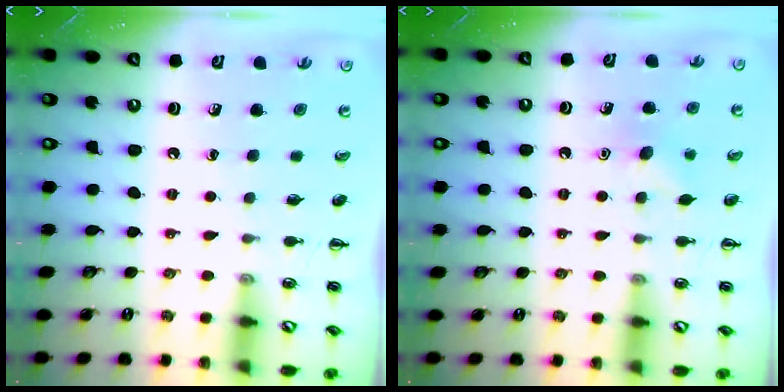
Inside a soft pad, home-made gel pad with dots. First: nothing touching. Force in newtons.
{"total": 6.2, "press": 6.0, "slide": 1.5}